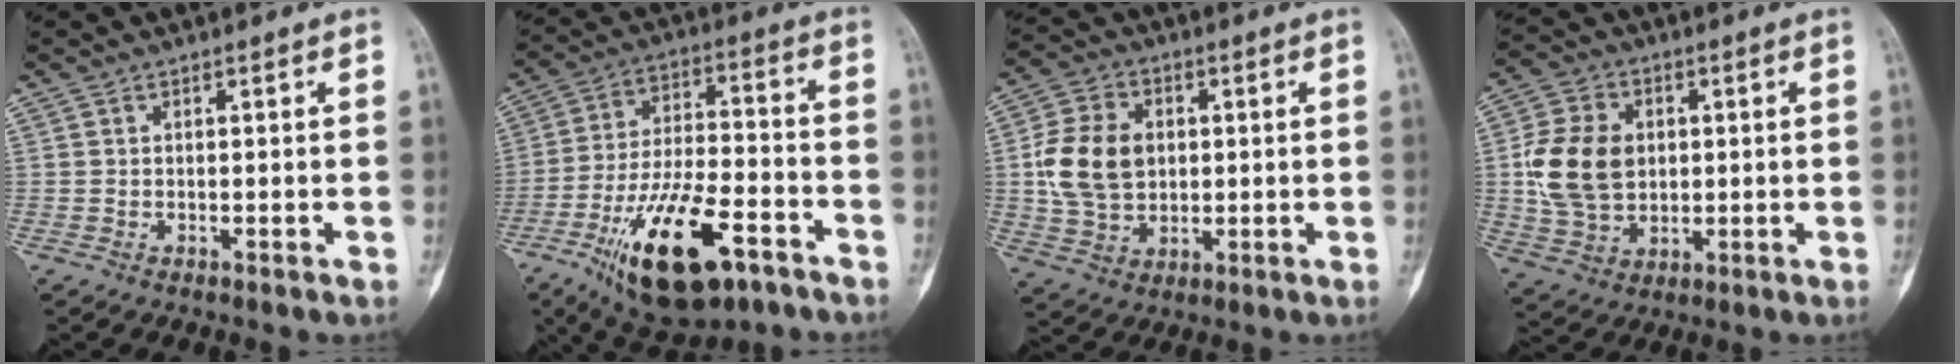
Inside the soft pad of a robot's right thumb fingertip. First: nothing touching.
{"total": 20.5, "force": [-10.3, 8.3, 15.6], "torque": [-0.284, 0.050, -0.168]}
{"total": 12.9, "force": [1.2, 9.6, 8.5], "torque": [-0.145, 0.005, 0.023]}
{"total": 13.5, "force": [1.2, 10.1, 8.8], "torque": [-0.149, 0.002, 0.026]}